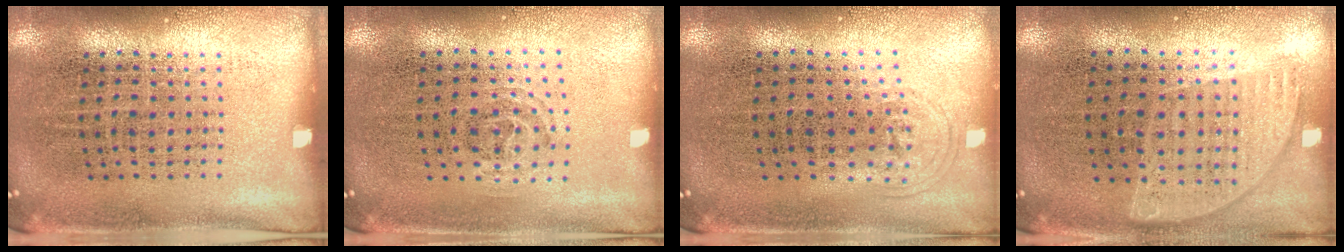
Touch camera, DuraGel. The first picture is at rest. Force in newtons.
{"total": 0.8, "press": 0.5, "slide": 0.7}
{"total": 0.7, "press": 0.5, "slide": 0.5}
{"total": 0.8, "press": 0.8, "slide": 0.2}